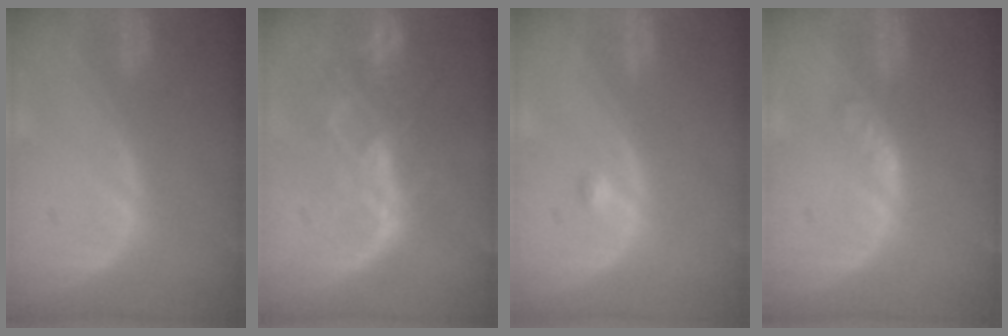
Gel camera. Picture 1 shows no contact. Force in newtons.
{"total": 8.9, "press": 7.6, "slide": 4.8}
{"total": 0.8, "press": 0.8, "slide": 0.2}
{"total": 2.0, "press": 2.0, "slide": 0.1}